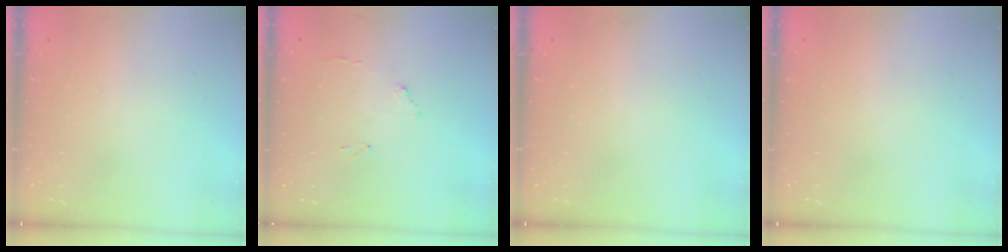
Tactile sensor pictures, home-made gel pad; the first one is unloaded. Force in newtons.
{"total": 7.5, "press": 7.5, "slide": 0.5}
{"total": 0.0}
{"total": 0.0}